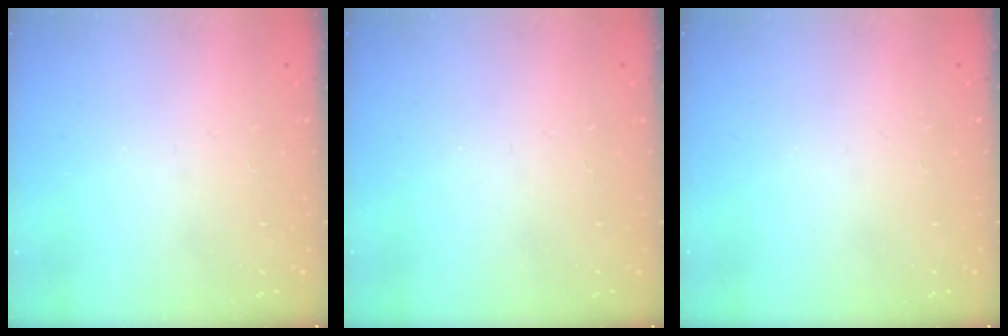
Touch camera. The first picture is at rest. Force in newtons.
{"total": 0.0}
{"total": 0.0}